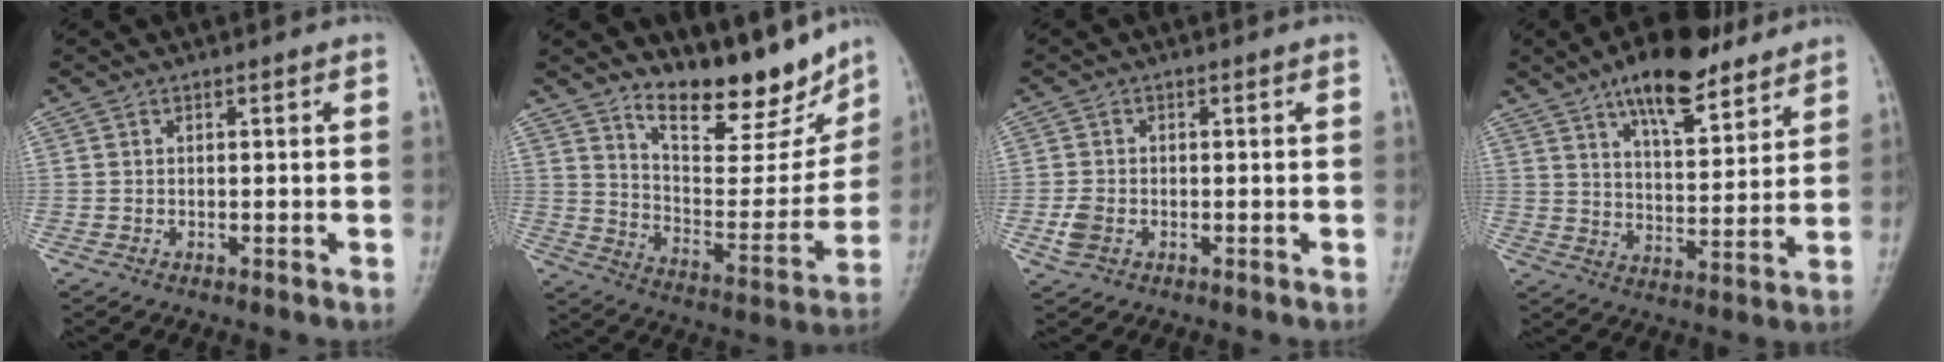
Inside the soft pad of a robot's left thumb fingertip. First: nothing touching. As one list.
[{"total": 16.7, "force": [13.1, 5.8, 8.6], "torque": [-0.082, -0.087, 0.217]}, {"total": 3.5, "force": [-1.3, 2.4, 2.1], "torque": [-0.048, 0.006, -0.023]}, {"total": 14.8, "force": [9.9, 5.5, 9.6], "torque": [-0.119, -0.046, 0.160]}]